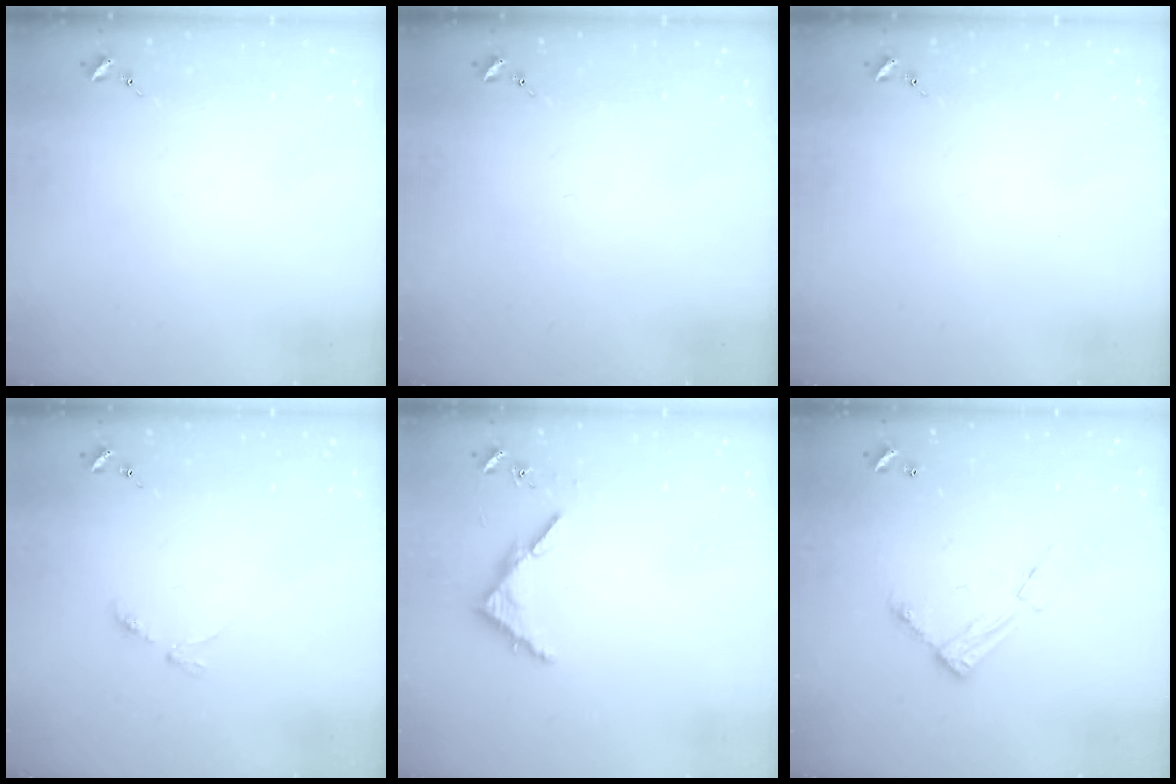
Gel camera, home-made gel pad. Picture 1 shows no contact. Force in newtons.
{"total": 0.0}
{"total": 0.0}
{"total": 2.8, "press": 2.8, "slide": 0.5}
{"total": 3.9, "press": 3.9, "slide": 0.3}
{"total": 8.7, "press": 8.7, "slide": 0.4}